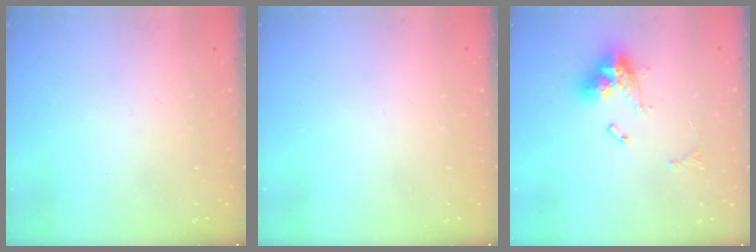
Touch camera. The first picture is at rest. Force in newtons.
{"total": 0.0}
{"total": 11.9, "press": 11.8, "slide": 1.2}